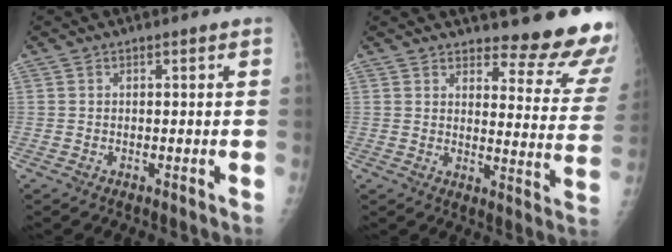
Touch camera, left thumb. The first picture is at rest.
{"total": 15.1, "force": [14.0, 3.0, 4.7], "torque": [-0.017, -0.141, 0.154]}